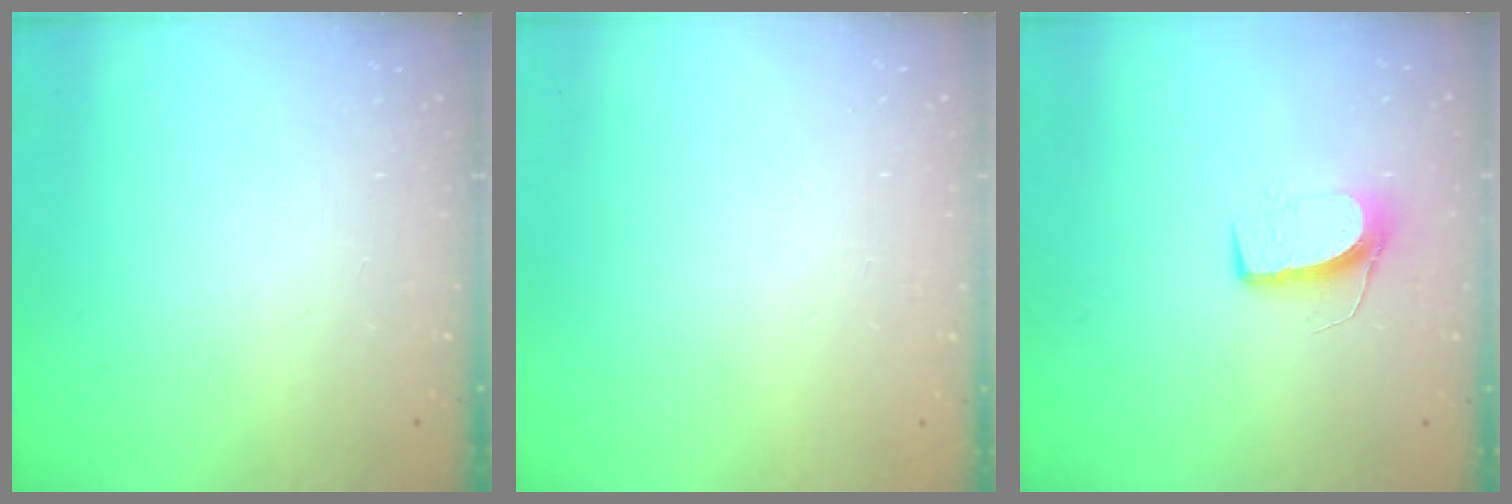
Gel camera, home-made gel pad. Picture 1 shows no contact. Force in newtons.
{"total": 0.0}
{"total": 7.8, "press": 7.8, "slide": 0.5}